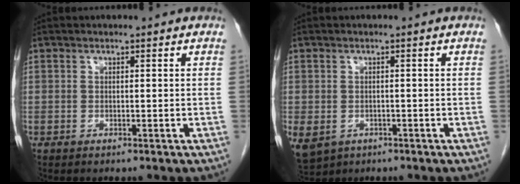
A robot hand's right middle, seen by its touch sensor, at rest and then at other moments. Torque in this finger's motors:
{"motor_torque": [0.45, -0.47, 0.38, 0.08]}